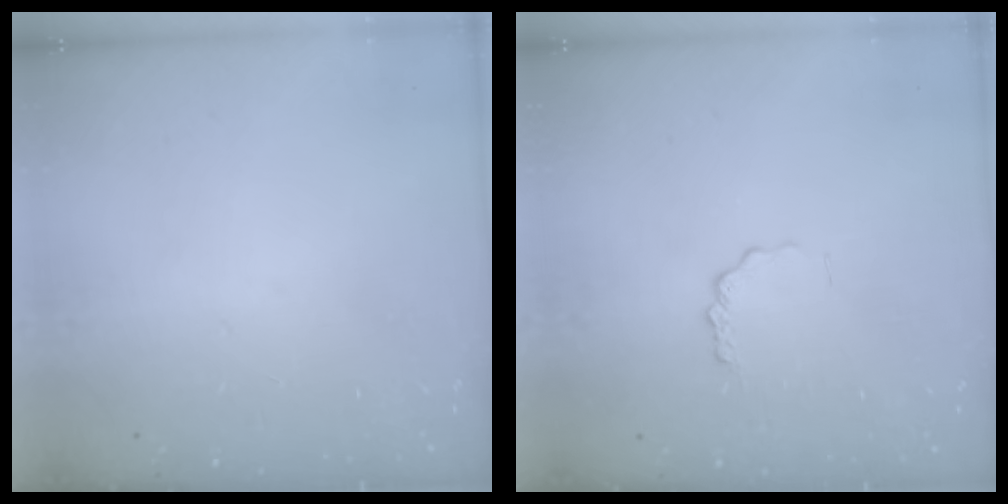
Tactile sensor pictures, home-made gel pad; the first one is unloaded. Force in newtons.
{"total": 2.0, "press": 2.0, "slide": 0.1}